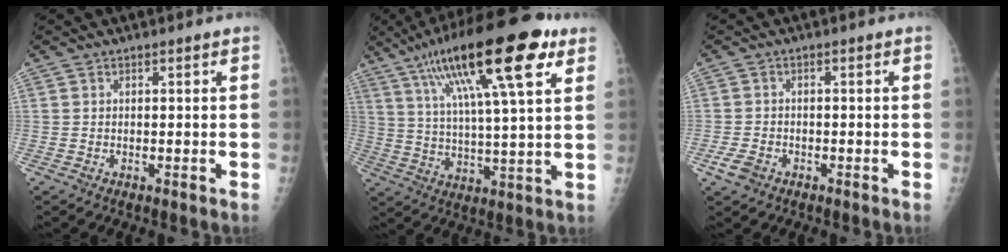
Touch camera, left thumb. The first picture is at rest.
{"total": 23.3, "force": [11.8, 5.4, 19.3], "torque": [-0.313, -0.006, 0.194]}
{"total": 3.2, "force": [-1.7, 2.2, 1.6], "torque": [-0.029, 0.002, -0.029]}